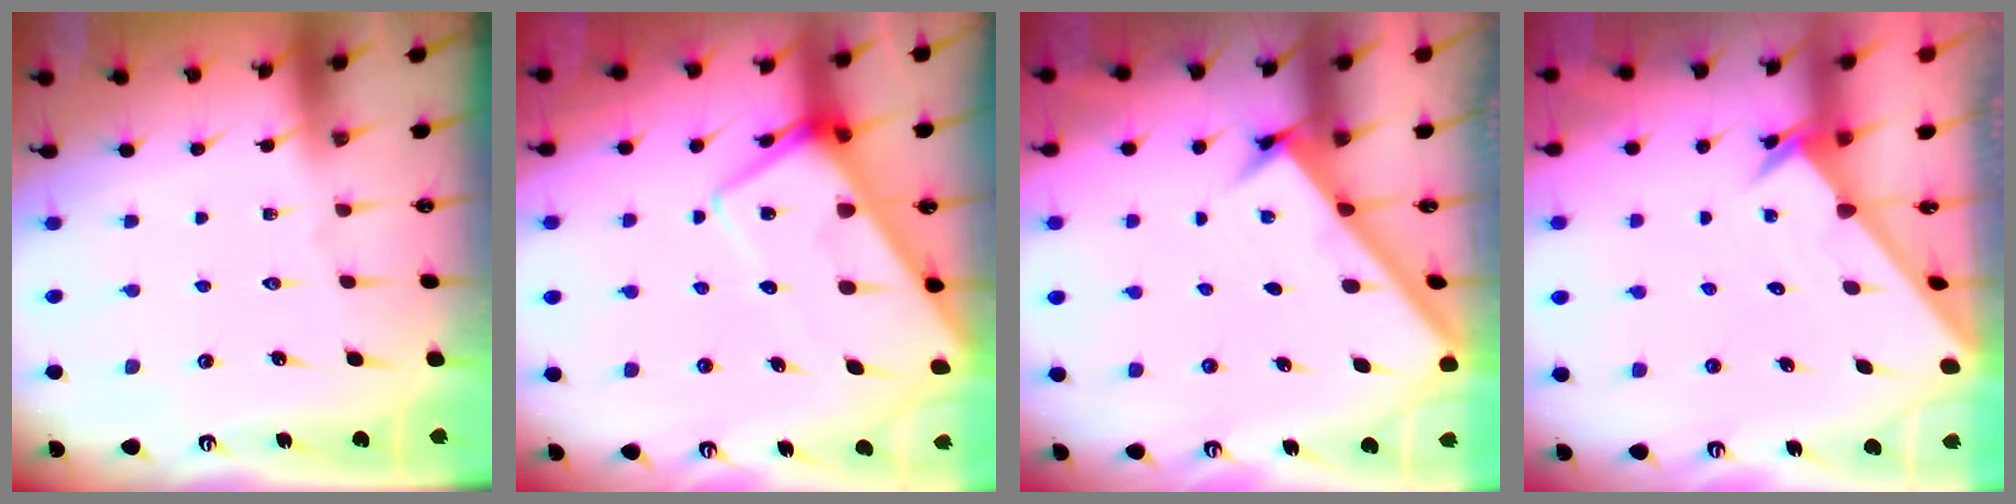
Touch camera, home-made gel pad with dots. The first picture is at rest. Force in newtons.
{"total": 10.9, "press": 10.8, "slide": 1.0}
{"total": 2.9, "press": 2.9, "slide": 0.3}
{"total": 2.3, "press": 2.3, "slide": 0.2}